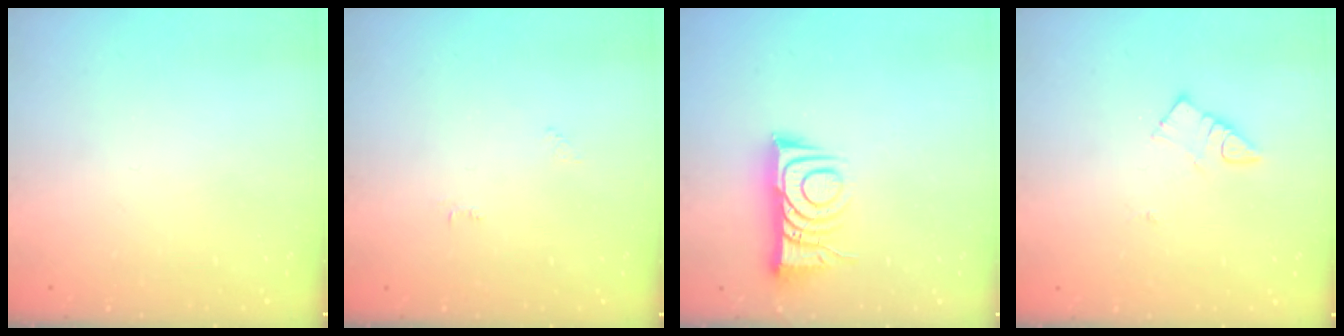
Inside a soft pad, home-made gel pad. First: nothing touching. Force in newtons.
{"total": 2.5, "press": 2.5, "slide": 0.4}
{"total": 9.5, "press": 9.5, "slide": 1.2}
{"total": 4.7, "press": 4.7, "slide": 0.2}